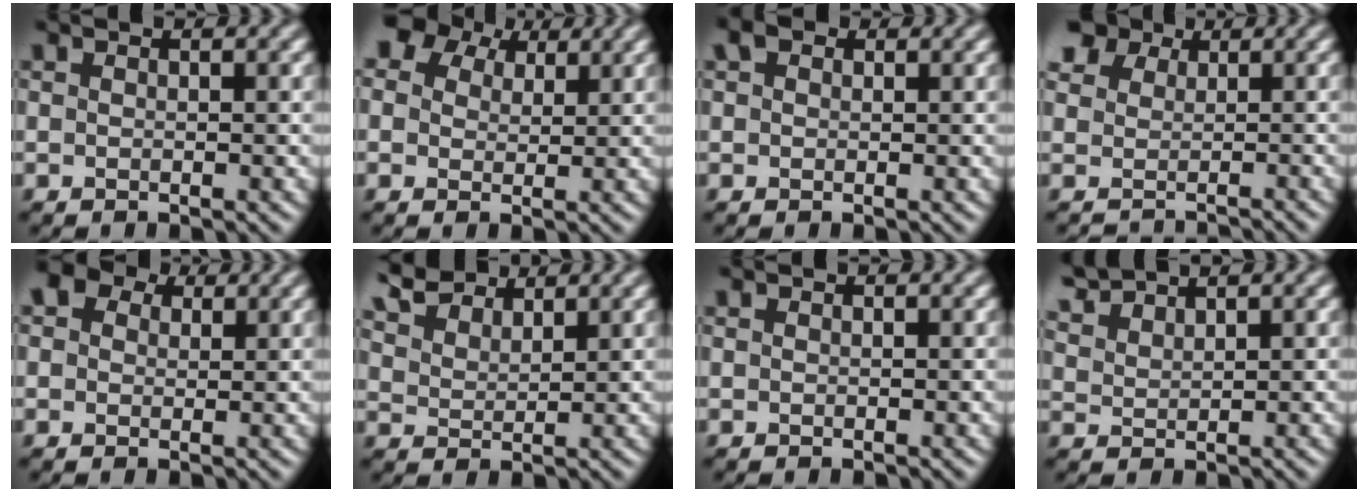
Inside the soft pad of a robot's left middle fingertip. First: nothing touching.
{"total": 5.2, "force": [3.4, 3.3, 2.1], "torque": [-0.046, 0.011, 0.050]}
{"total": 1.3, "force": [0.7, 0.9, 0.6], "torque": [-0.008, 0.006, 0.007]}
{"total": 4.4, "force": [1.8, 3.8, 1.5], "torque": [-0.015, 0.004, 0.022]}
{"total": 5.0, "force": [2.9, 3.4, 2.3], "torque": [-0.042, 0.009, 0.020]}
{"total": 5.5, "force": [4.7, 2.0, 2.0], "torque": [-0.055, 0.006, 0.088]}
{"total": 0.0}
{"total": 2.8, "force": [2.7, 0.3, 0.6], "torque": [-0.015, 0.010, 0.060]}